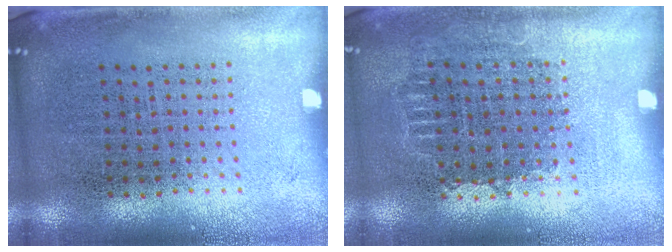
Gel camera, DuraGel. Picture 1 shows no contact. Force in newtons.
{"total": 0.8, "press": 0.7, "slide": 0.3}